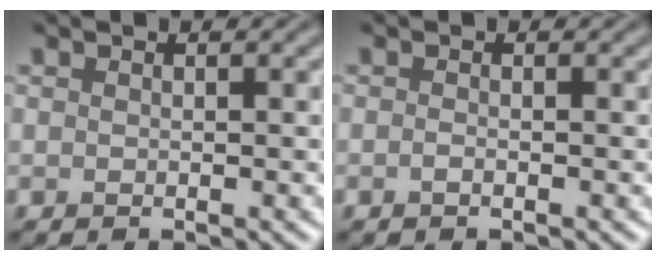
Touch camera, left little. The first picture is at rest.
{"total": 0.6, "force": [-0.3, 0.2, 0.5], "torque": [-0.009, -0.002, -0.006]}